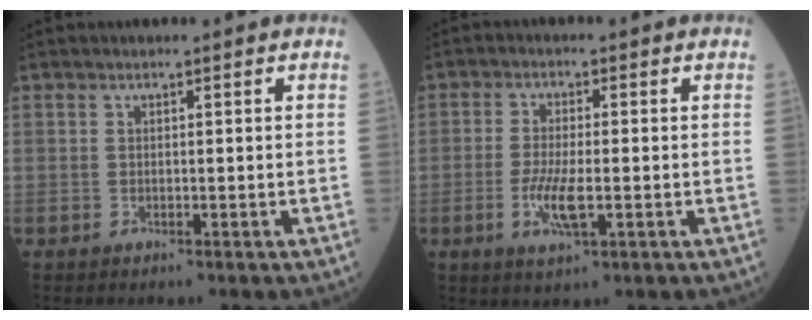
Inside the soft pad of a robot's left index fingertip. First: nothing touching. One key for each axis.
{"total": 5.2, "fx": -1.4, "fy": 1.1, "fz": 4.8, "tx": -0.105, "ty": -0.008, "tz": -0.027}